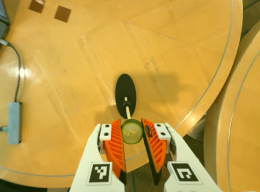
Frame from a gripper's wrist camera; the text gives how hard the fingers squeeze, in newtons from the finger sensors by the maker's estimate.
{"total": 7.7, "left": 7.8, "right": 7.5}